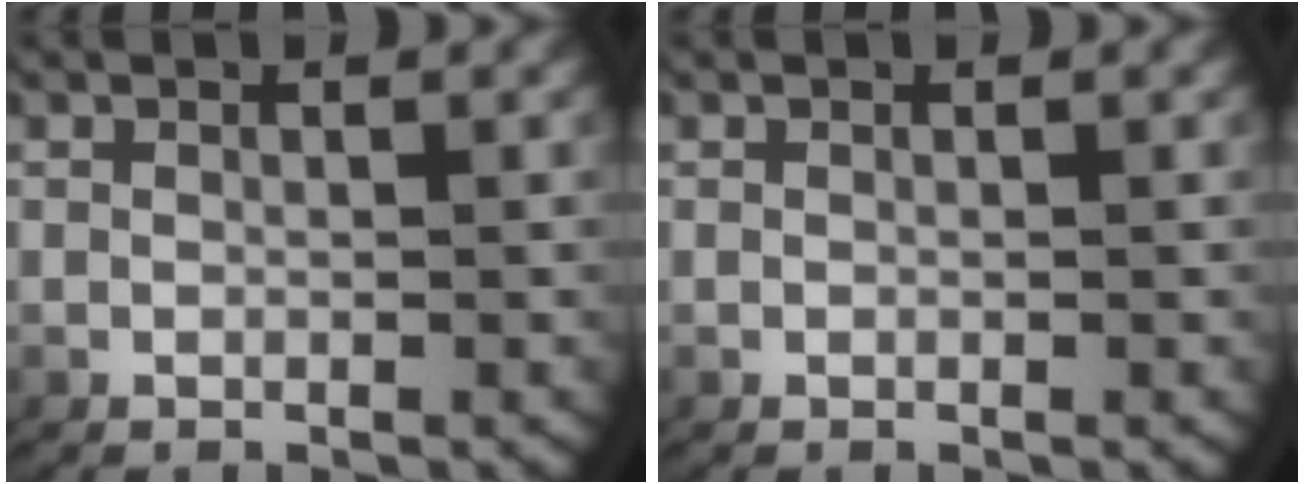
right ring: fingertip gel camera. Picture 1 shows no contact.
{"total": 0.0}